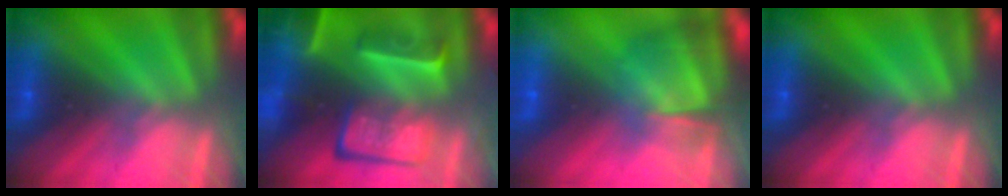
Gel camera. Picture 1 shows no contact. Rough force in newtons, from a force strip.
{"total": 8.7}
{"total": 7.4}
{"total": 0.0}